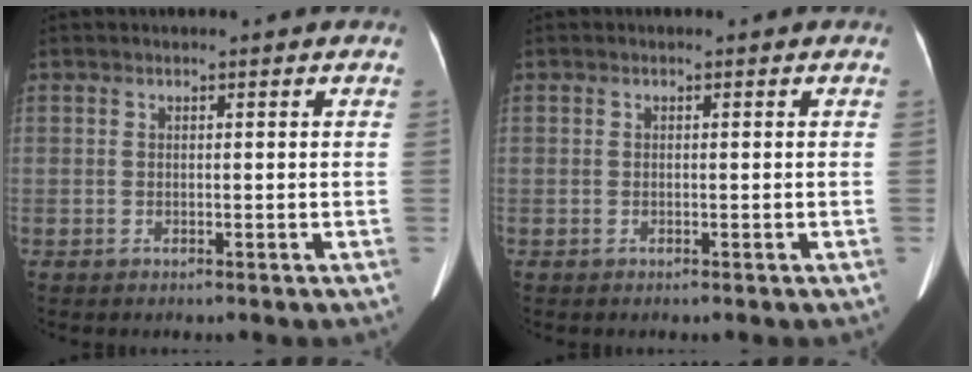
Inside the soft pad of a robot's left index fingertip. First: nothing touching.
{"total": 0.0}